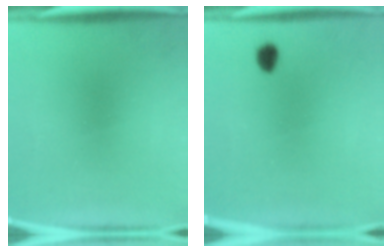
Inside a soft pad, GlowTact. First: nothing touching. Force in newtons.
{"total": 3.0}